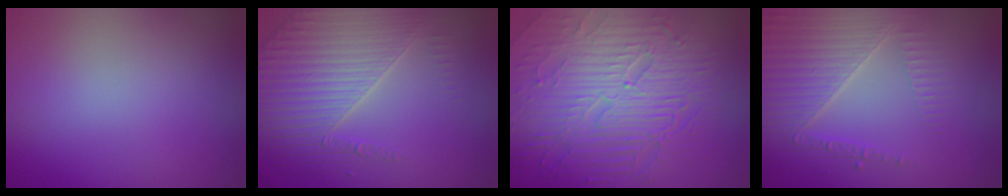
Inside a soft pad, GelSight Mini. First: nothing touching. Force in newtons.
{"total": 4.8, "press": 4.3, "slide": 2.2}
{"total": 10.0, "press": 6.5, "slide": 7.6}
{"total": 4.3, "press": 4.1, "slide": 1.3}